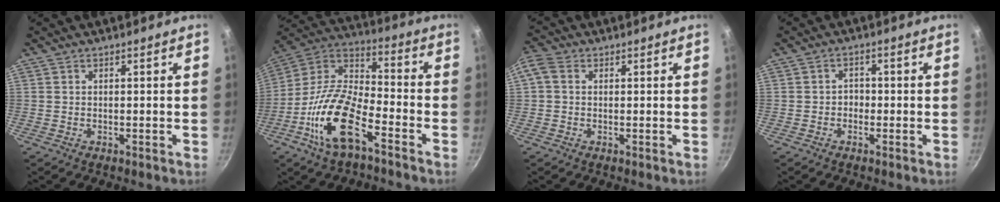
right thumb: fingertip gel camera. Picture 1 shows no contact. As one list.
[{"total": 17.6, "force": [-8.5, 7.3, 13.6], "torque": [-0.255, 0.058, -0.184]}, {"total": 3.5, "force": [0.8, 2.6, 2.1], "torque": [-0.053, 0.016, 0.006]}, {"total": 1.9, "force": [-0.7, 1.6, 0.8], "torque": [0.002, 0.007, -0.014]}]